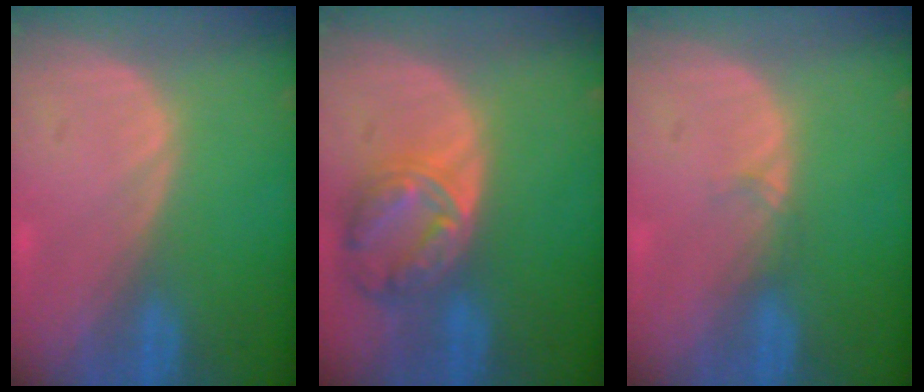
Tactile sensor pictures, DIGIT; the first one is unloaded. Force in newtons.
{"total": 8.3, "press": 7.1, "slide": 4.2}
{"total": 0.9, "press": 0.8, "slide": 0.2}